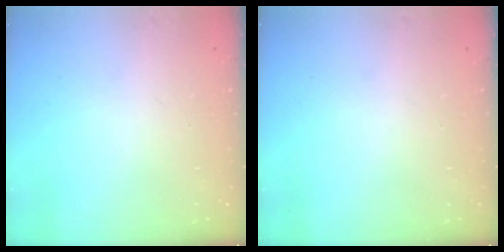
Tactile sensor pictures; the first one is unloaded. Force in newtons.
{"total": 0.0}